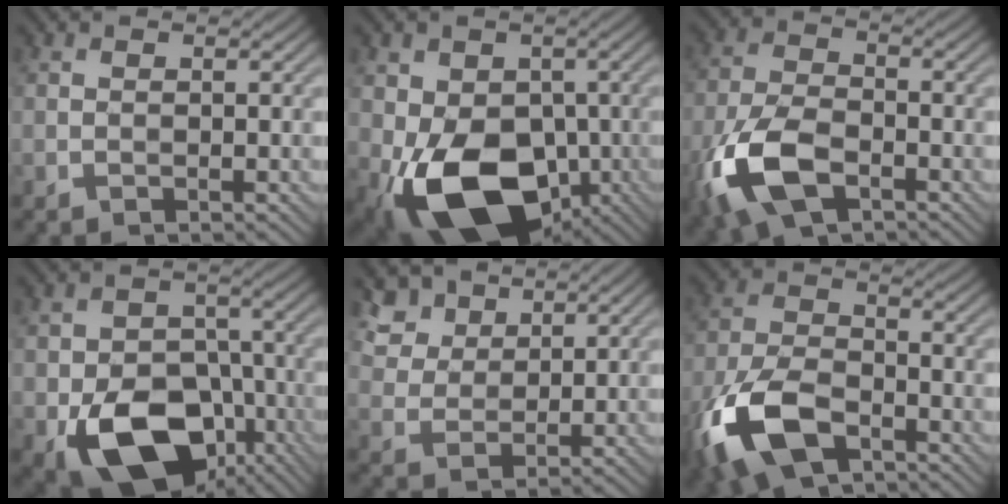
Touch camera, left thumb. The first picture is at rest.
{"total": 15.2, "force": [-4.8, 10.1, 10.2], "torque": [-0.184, -0.027, -0.088]}
{"total": 10.9, "force": [-5.2, 5.5, 7.9], "torque": [-0.195, -0.010, -0.112]}
{"total": 14.0, "force": [-6.2, 9.3, 8.4], "torque": [-0.150, -0.034, -0.106]}
{"total": 5.5, "force": [4.1, 3.3, 1.8], "torque": [-0.058, 0.003, 0.085]}
{"total": 12.7, "force": [-7.1, 6.3, 8.5], "torque": [-0.217, -0.025, -0.151]}